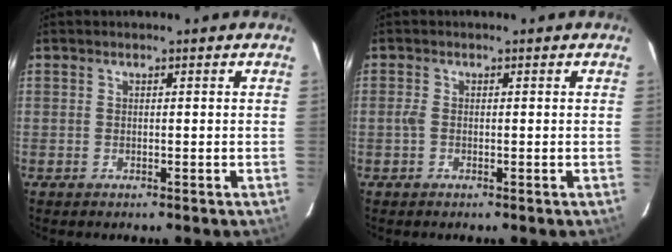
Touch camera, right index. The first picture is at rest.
{"total": 1.2, "force": [-0.3, 0.6, 1.0], "torque": [-0.023, 0.001, -0.008]}